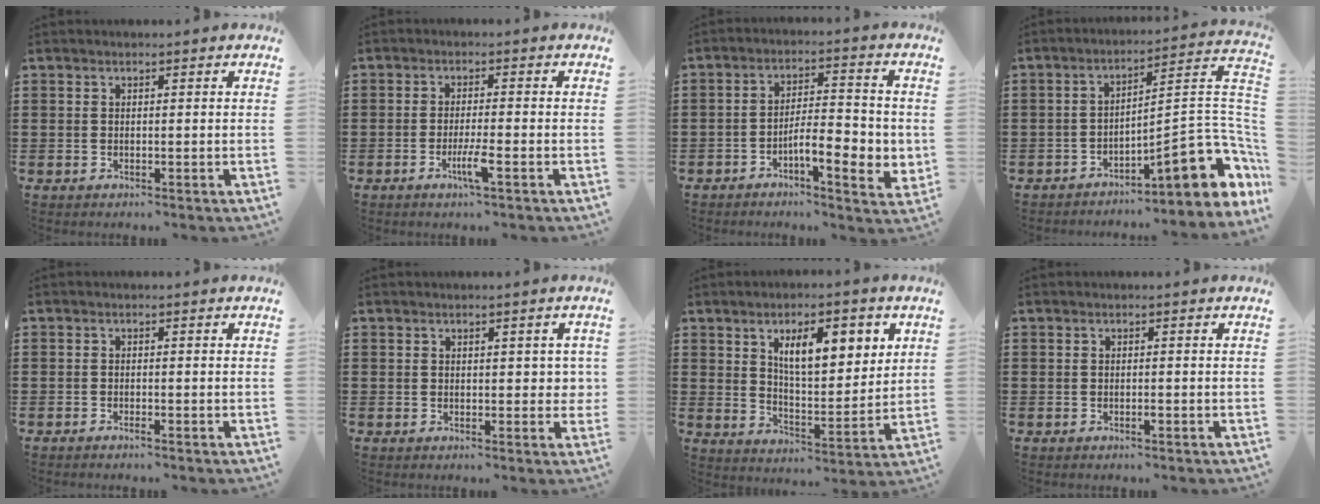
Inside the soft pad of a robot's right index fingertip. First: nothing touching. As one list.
[{"total": 3.9, "force": [-1.9, 0.1, 3.4], "torque": [-0.063, -0.011, -0.034]}, {"total": 6.7, "force": [-2.5, 2.0, 5.9], "torque": [-0.093, -0.004, -0.044]}, {"total": 11.5, "force": [-5.2, 3.2, 9.8], "torque": [-0.140, -0.008, -0.096]}, {"total": 0.7, "force": [-0.6, 0.0, 0.4], "torque": [-0.007, -0.002, -0.012]}, {"total": 2.6, "force": [0.7, 1.5, 1.9], "torque": [-0.022, 0.002, 0.008]}, {"total": 9.1, "force": [4.0, 3.5, 7.4], "torque": [-0.122, -0.002, 0.062]}, {"total": 0.7, "force": [-0.3, 0.1, 0.6], "torque": [-0.010, -0.003, -0.006]}]